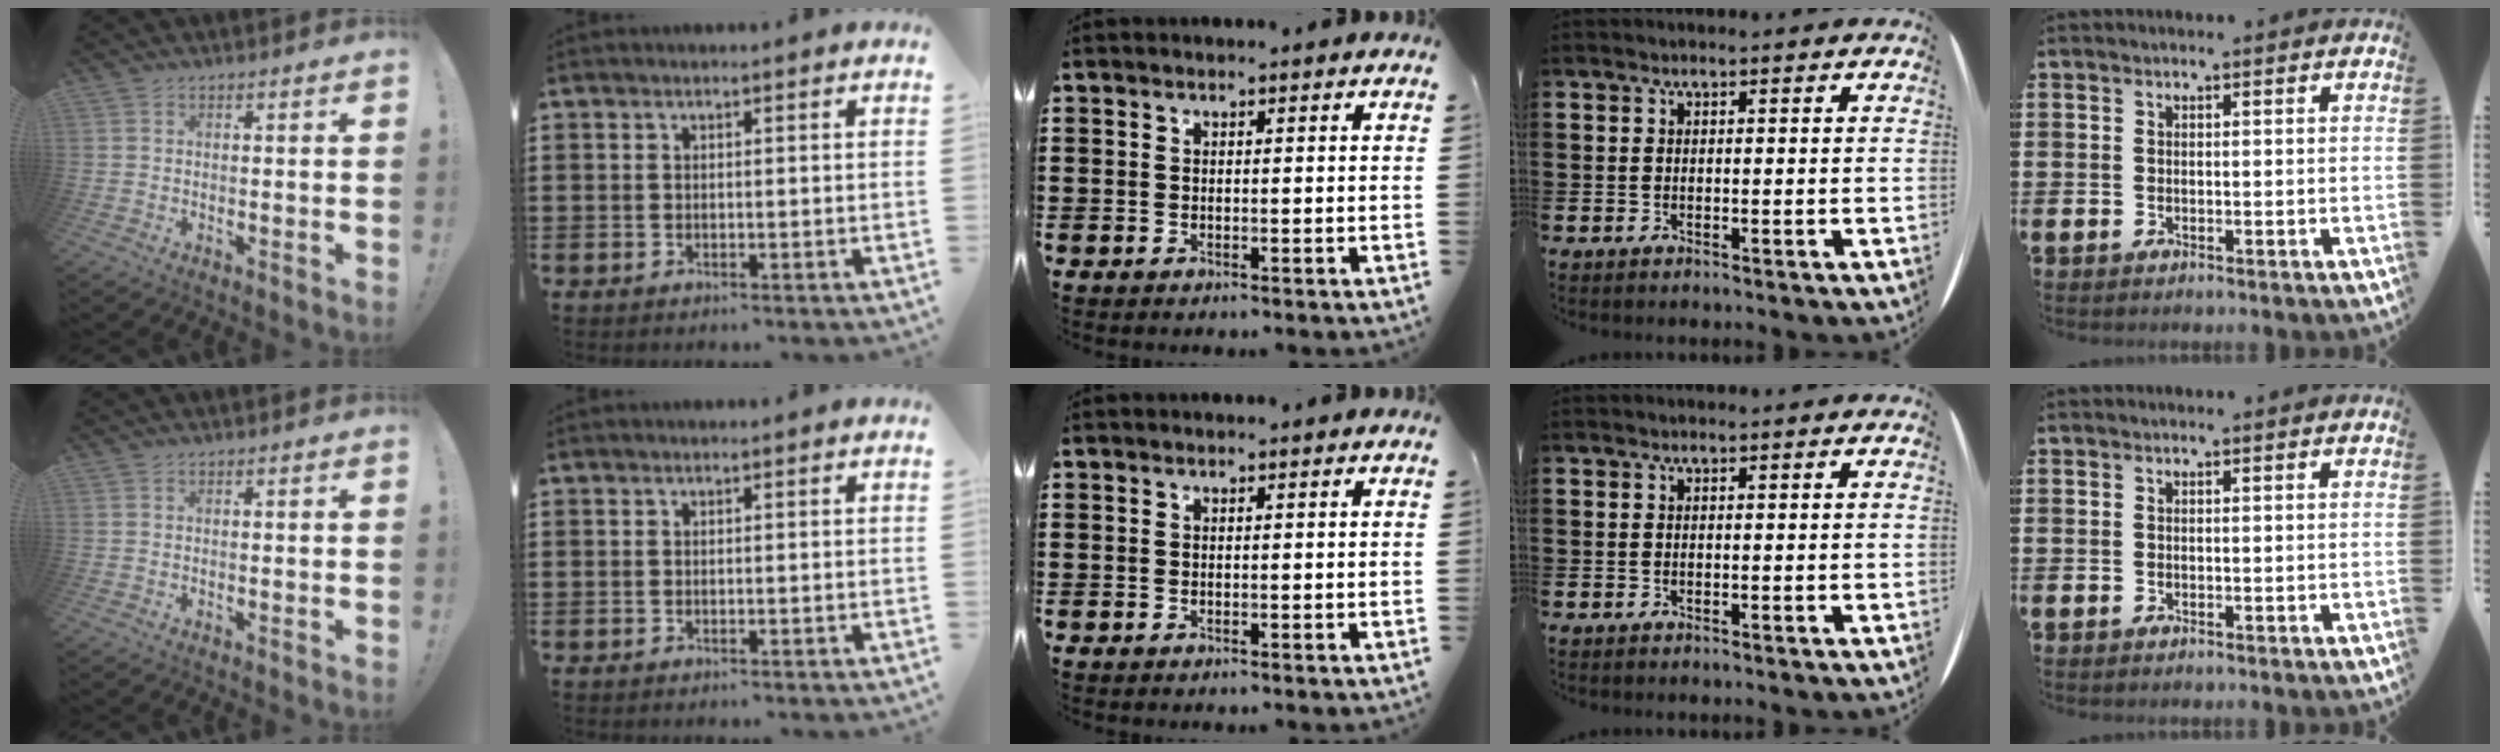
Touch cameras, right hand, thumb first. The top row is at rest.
{}